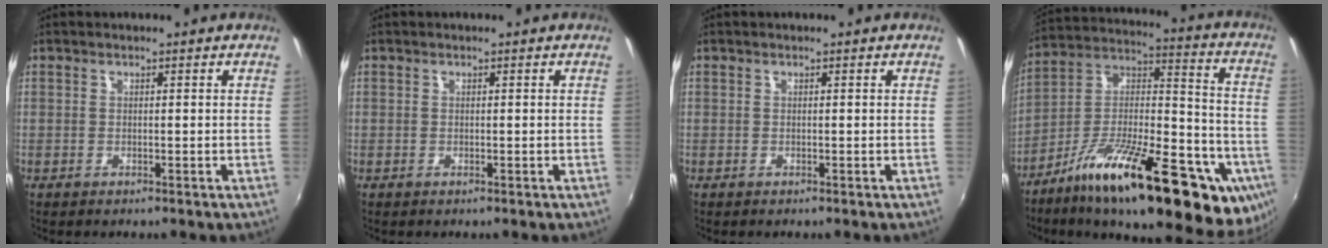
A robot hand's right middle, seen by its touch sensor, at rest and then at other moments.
{"total": 0.0}
{"total": 0.0}
{"total": 31.9, "force": [-16.2, 9.5, 25.7], "torque": [-0.366, -0.004, -0.254]}